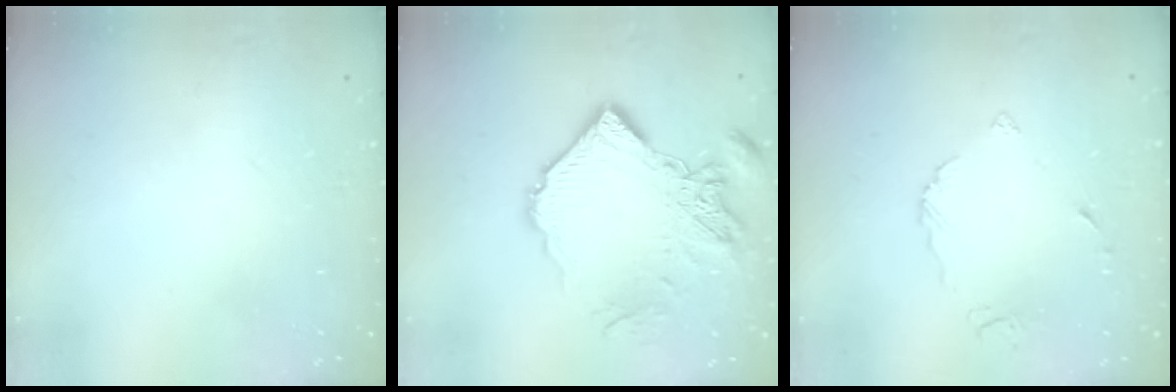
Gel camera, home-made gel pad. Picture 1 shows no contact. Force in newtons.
{"total": 16.0, "press": 15.9, "slide": 1.6}
{"total": 5.3, "press": 5.3, "slide": 0.2}